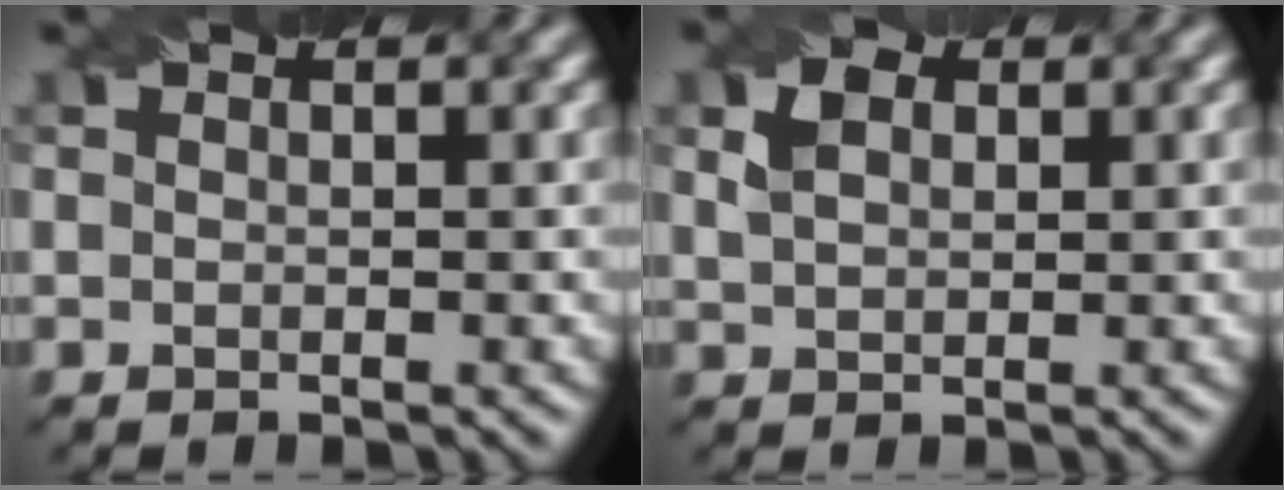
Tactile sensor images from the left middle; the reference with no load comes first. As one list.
[{"total": 2.4, "force": [1.0, 1.7, 1.4], "torque": [-0.033, 0.003, 0.020]}]